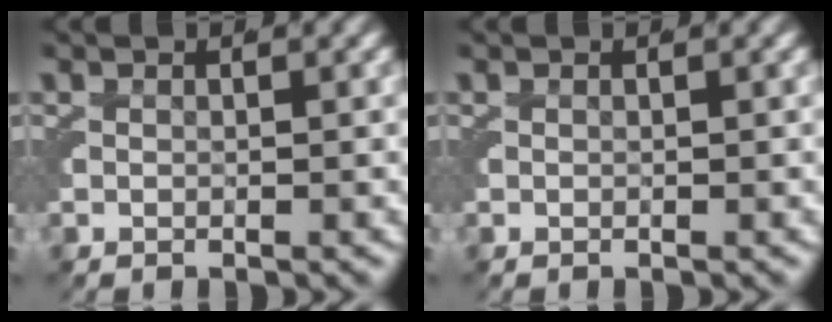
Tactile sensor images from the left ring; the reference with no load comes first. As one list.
[{"total": 0.0}]